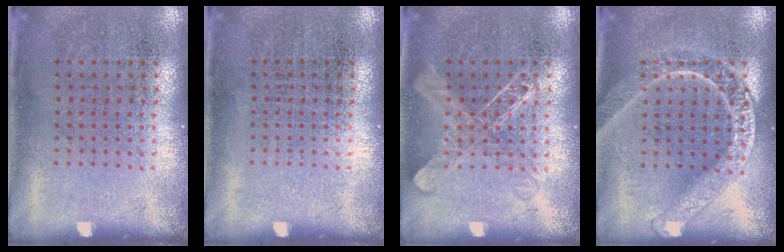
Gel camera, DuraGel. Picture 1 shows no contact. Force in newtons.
{"total": 0.0}
{"total": 2.0, "press": 1.9, "slide": 0.3}
{"total": 3.0, "press": 2.9, "slide": 0.4}